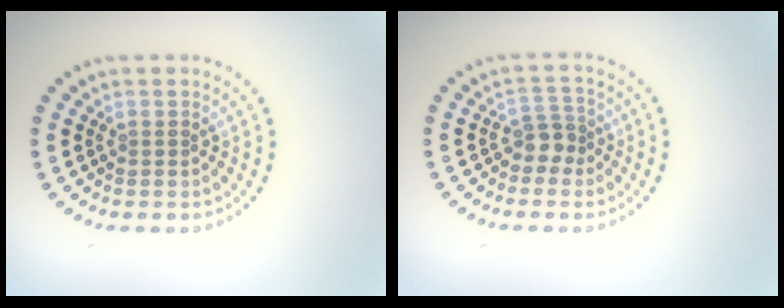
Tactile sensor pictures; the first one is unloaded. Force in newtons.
{"total": 2.1, "press": 1.7, "slide": 1.3}